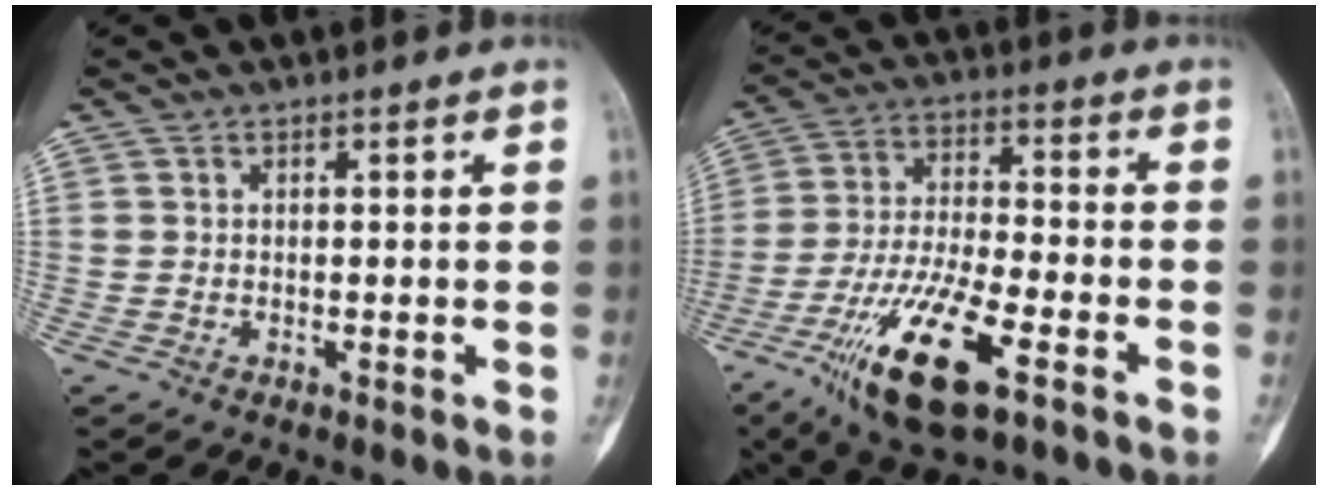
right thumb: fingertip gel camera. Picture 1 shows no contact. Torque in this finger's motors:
{"motor_torque": [0.54, 0.30, 1.71, -1.02, 0.44]}